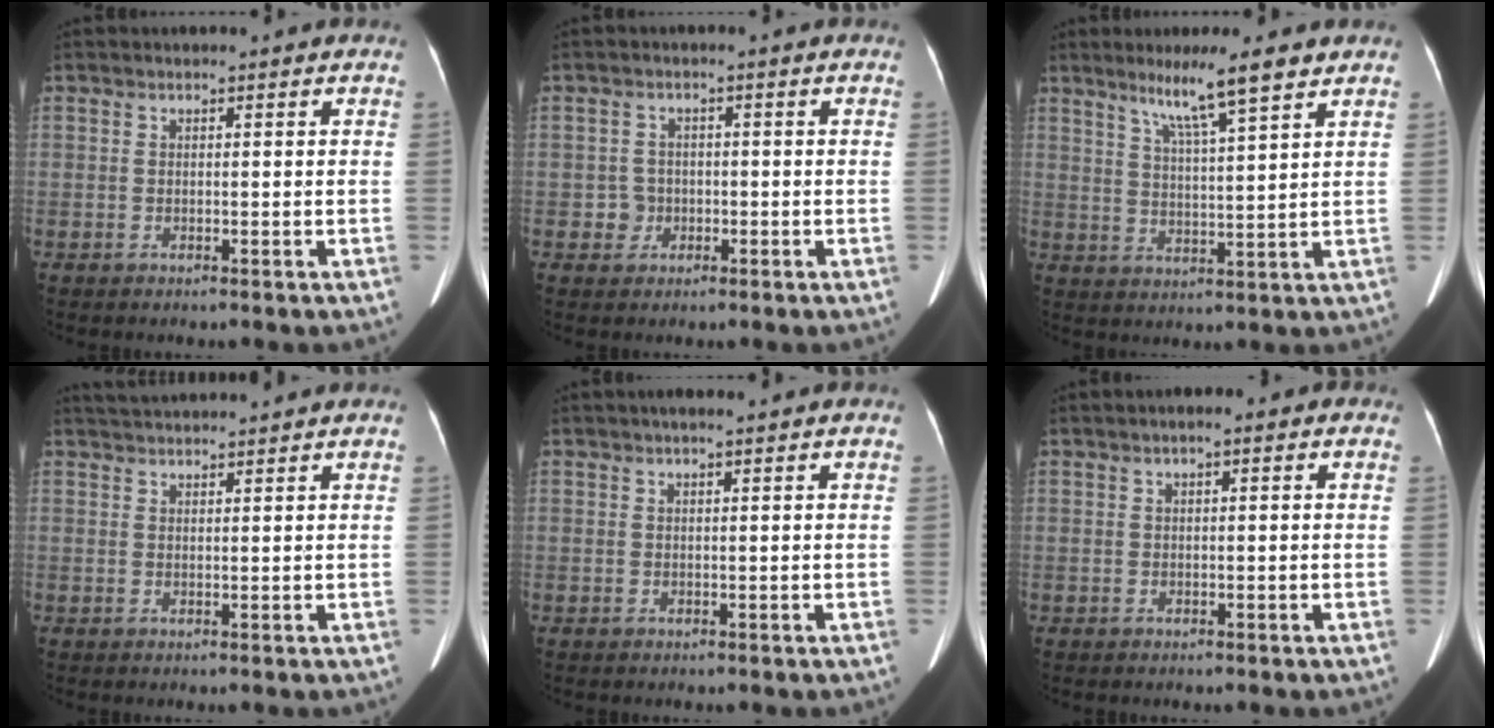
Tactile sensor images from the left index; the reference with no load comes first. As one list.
[{"total": 2.4, "force": [-0.6, 2.3, 0.1], "torque": [0.005, 0.008, -0.010]}, {"total": 8.5, "force": [5.9, -0.4, 6.1], "torque": [-0.106, 0.001, 0.101]}, {"total": 5.4, "force": [5.2, -0.1, 1.5], "torque": [-0.026, 0.036, 0.084]}, {"total": 1.6, "force": [1.1, 0.1, 1.1], "torque": [-0.020, 0.010, 0.016]}, {"total": 2.1, "force": [0.9, 0.8, 1.7], "torque": [-0.027, 0.012, 0.010]}]